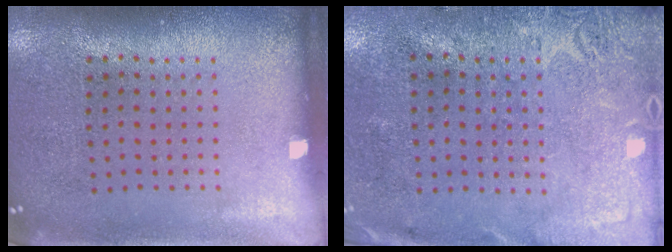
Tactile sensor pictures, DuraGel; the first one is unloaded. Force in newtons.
{"total": 2.8, "press": 2.2, "slide": 1.8}